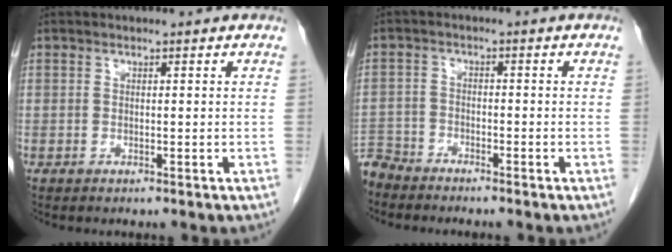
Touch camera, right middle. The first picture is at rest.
{"total": 5.0, "force": [-4.8, 1.2, -0.1], "torque": [0.009, -0.012, -0.096]}